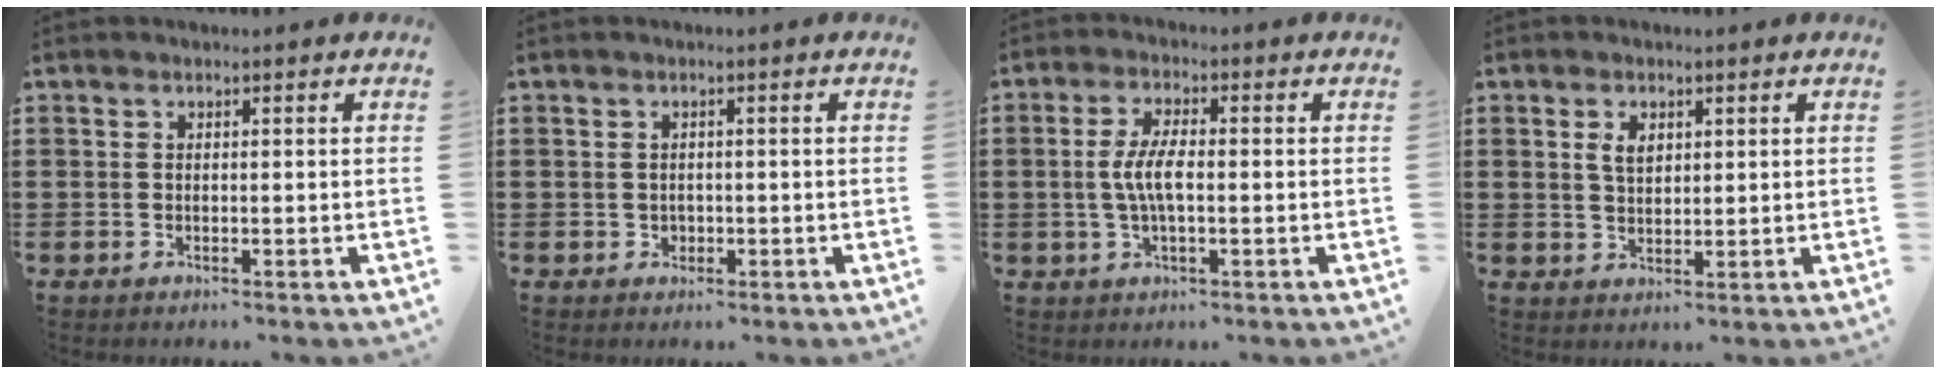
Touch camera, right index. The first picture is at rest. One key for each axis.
{"total": 1.0, "fx": 0.0, "fy": 1.0, "fz": 0.3, "tx": -0.008, "ty": 0.005, "tz": -0.001}
{"total": 4.9, "fx": -0.4, "fy": 1.6, "fz": 4.7, "tx": -0.106, "ty": -0.003, "tz": -0.016}
{"total": 3.0, "fx": 1.1, "fy": 1.8, "fz": 2.1, "tx": -0.048, "ty": 0.008, "tz": 0.019}